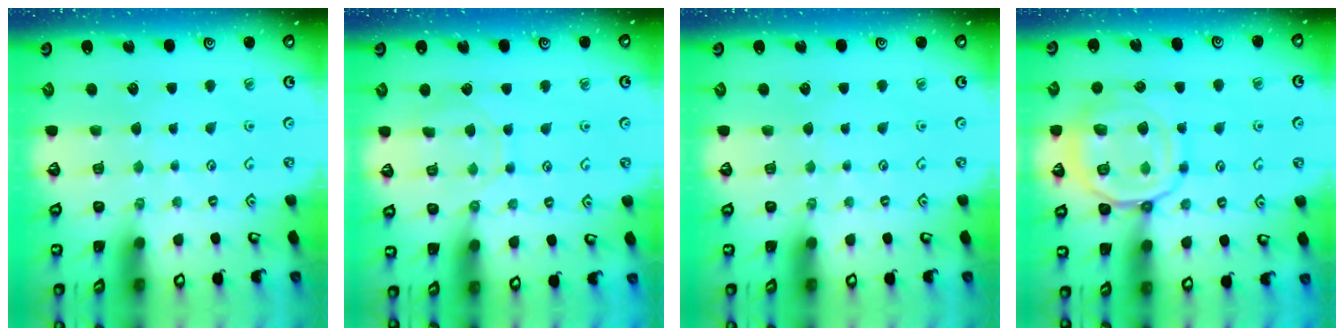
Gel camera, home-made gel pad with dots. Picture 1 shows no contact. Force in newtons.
{"total": 8.5, "press": 8.4, "slide": 0.9}
{"total": 0.0}
{"total": 16.2, "press": 16.1, "slide": 1.6}